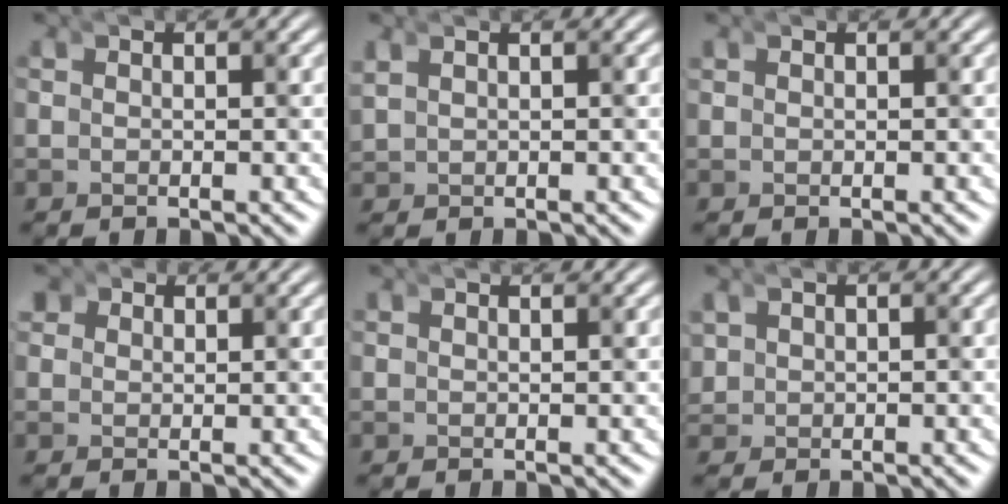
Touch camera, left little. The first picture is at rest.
{"total": 1.2, "force": [0.4, 0.9, 0.5], "torque": [-0.021, -0.003, 0.015]}
{"total": 0.0}
{"total": 1.7, "force": [0.7, -0.7, -1.4], "torque": [0.002, -0.016, 0.025]}
{"total": 0.8, "force": [0.8, 0.3, -0.1], "torque": [0.002, 0.002, 0.010]}
{"total": 1.5, "force": [0.7, 1.3, 0.2], "torque": [-0.015, -0.007, 0.018]}